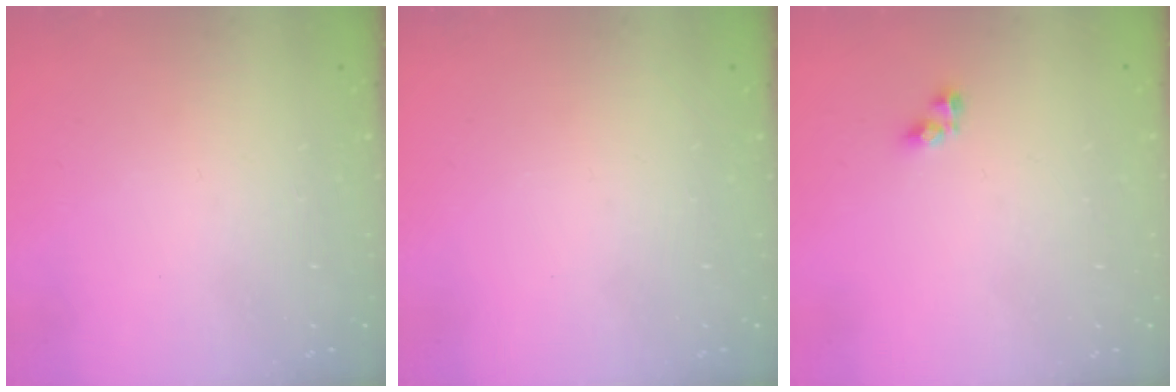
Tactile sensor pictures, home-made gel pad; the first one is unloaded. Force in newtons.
{"total": 0.0}
{"total": 4.2, "press": 4.1, "slide": 0.6}